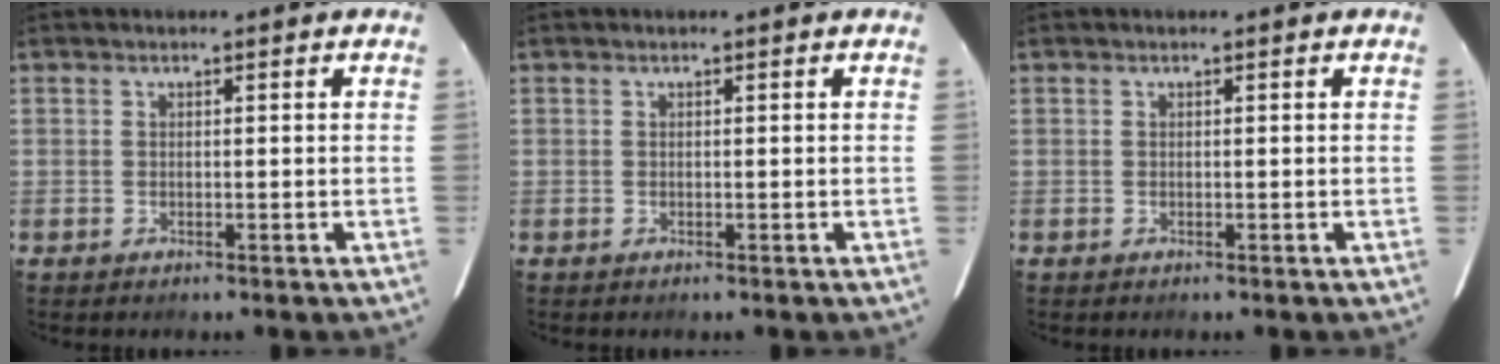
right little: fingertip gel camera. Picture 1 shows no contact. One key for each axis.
{"total": 0.0}
{"total": 0.0}